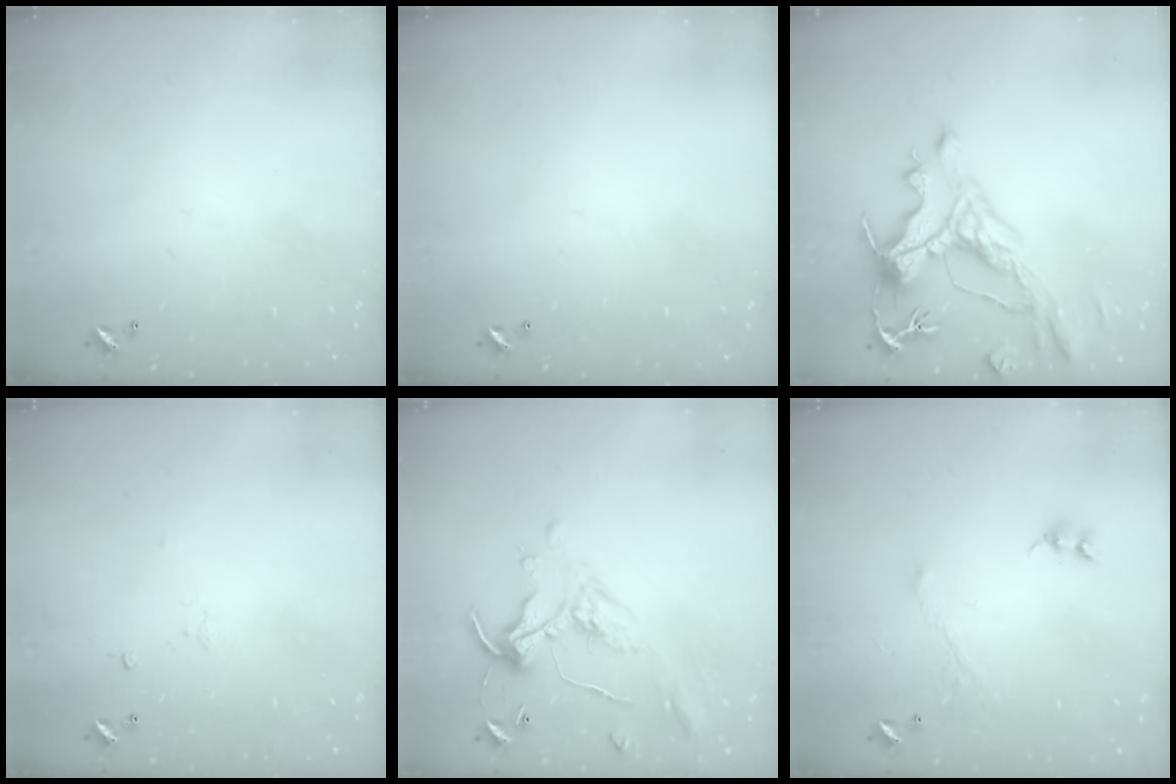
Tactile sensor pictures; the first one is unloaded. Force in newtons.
{"total": 0.0}
{"total": 4.1, "press": 3.7, "slide": 1.7}
{"total": 1.1, "press": 0.9, "slide": 0.5}
{"total": 1.1, "press": 0.8, "slide": 0.9}
{"total": 1.0, "press": 0.9, "slide": 0.4}